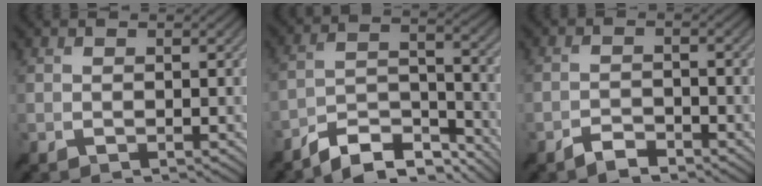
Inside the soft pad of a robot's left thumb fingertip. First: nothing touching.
{"total": 9.5, "force": [-8.3, 2.5, 3.9], "torque": [-0.062, 0.007, -0.159]}
{"total": 2.6, "force": [-2.3, 0.7, 1.0], "torque": [-0.015, 0.001, -0.047]}